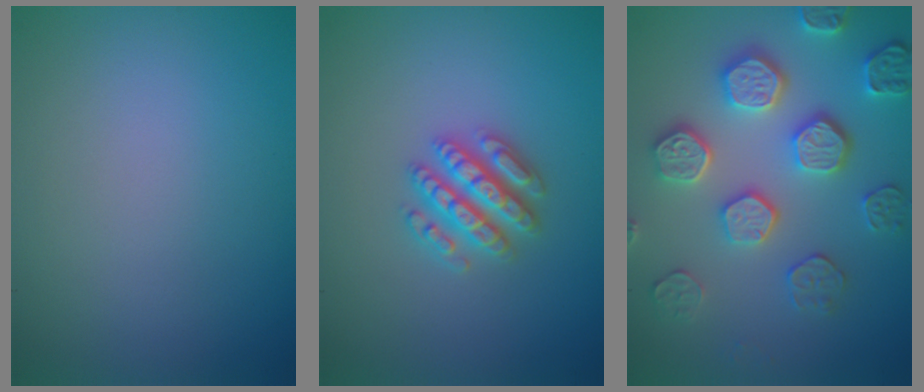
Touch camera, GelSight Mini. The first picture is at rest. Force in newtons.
{"total": 4.3, "press": 4.2, "slide": 0.7}
{"total": 5.1, "press": 5.0, "slide": 1.1}